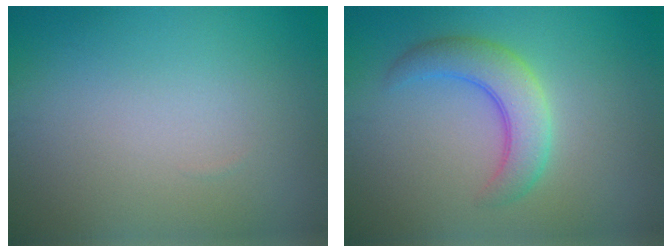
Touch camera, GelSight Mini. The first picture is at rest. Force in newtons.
{"total": 4.3, "press": 4.2, "slide": 0.2}